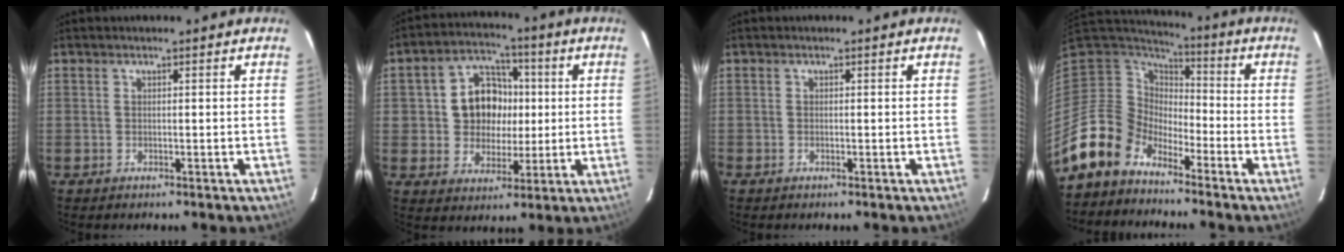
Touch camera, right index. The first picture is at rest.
{"total": 11.1, "force": [1.2, 9.6, 5.4], "torque": [-0.121, 0.032, 0.029]}
{"total": 0.0}
{"total": 10.2, "force": [-8.2, 6.0, 0.7], "torque": [-0.036, 0.028, -0.163]}